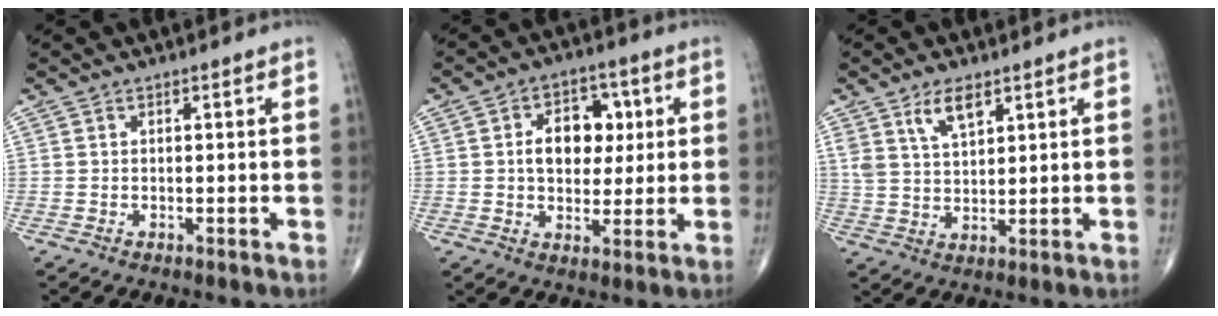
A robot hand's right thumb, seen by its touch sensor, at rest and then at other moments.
{"total": 10.3, "force": [1.7, 7.3, 7.1], "torque": [-0.065, 0.007, 0.026]}
{"total": 6.0, "force": [3.6, 2.5, 4.1], "torque": [-0.068, -0.021, 0.072]}